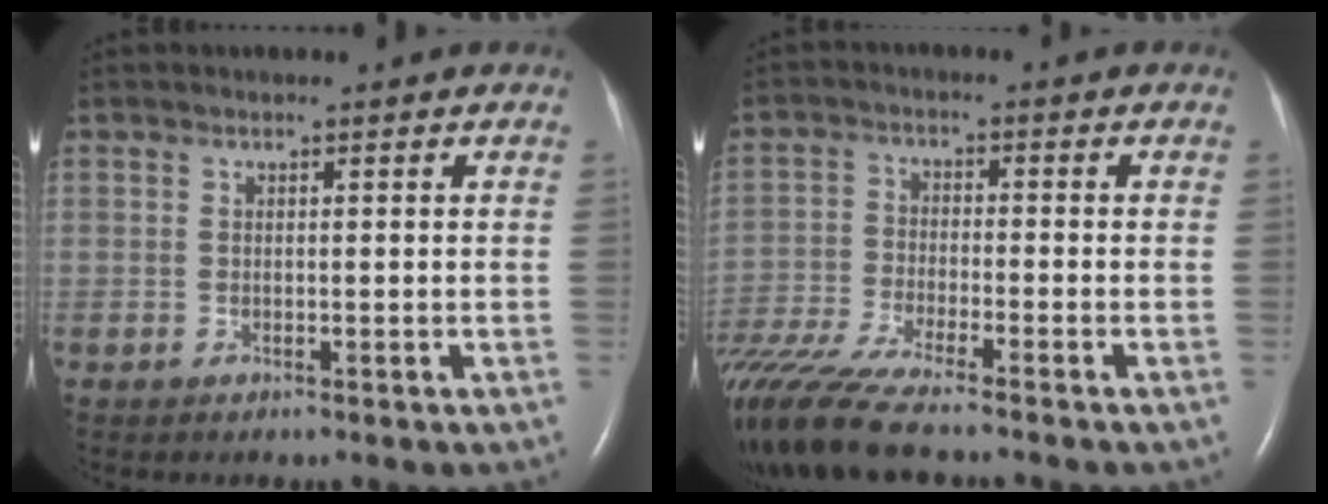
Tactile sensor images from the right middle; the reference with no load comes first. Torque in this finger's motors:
{"motor_torque": [1.03, -1.11, 0.50, 0.21]}